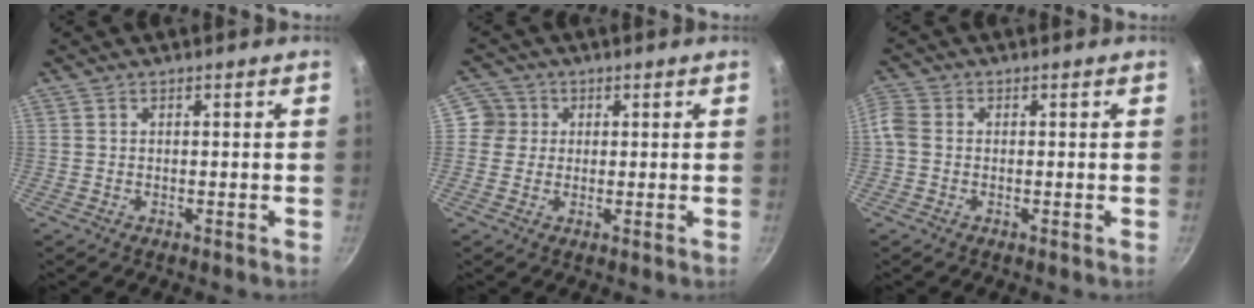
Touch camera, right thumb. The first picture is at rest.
{"total": 4.1, "force": [0.6, 4.1, 0.6], "torque": [0.026, 0.006, -0.001]}
{"total": 3.2, "force": [-0.5, 2.5, 1.8], "torque": [-0.043, 0.008, -0.024]}